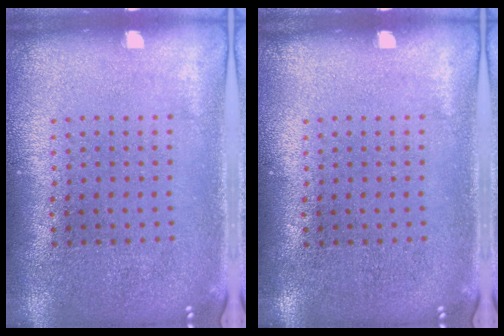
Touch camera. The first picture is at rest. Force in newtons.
{"total": 0.0}